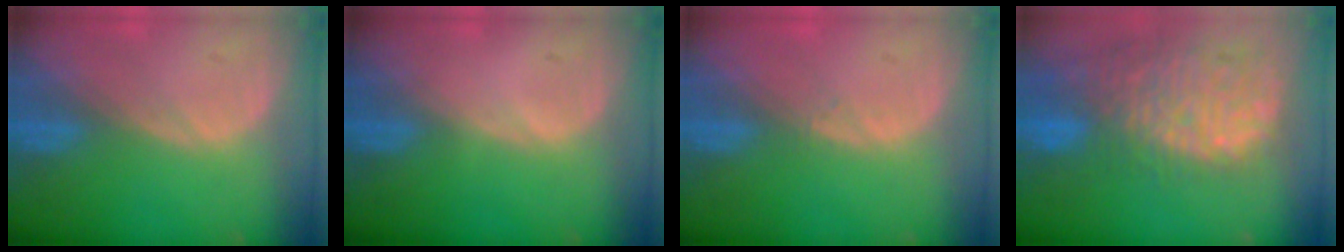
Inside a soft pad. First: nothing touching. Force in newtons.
{"total": 0.0}
{"total": 0.6, "press": 0.5, "slide": 0.4}
{"total": 13.8, "press": 11.6, "slide": 7.5}